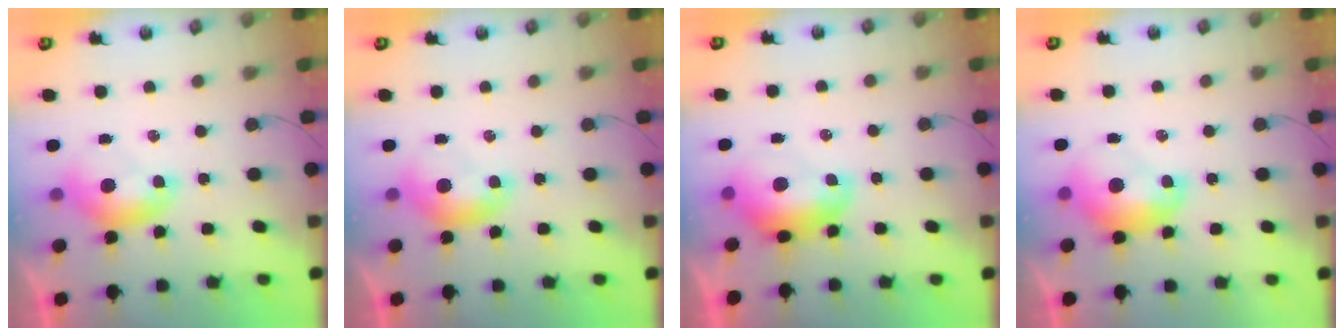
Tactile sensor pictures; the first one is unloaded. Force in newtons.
{"total": 0.0}
{"total": 2.6, "press": 2.5, "slide": 0.7}
{"total": 2.7, "press": 2.7, "slide": 0.4}